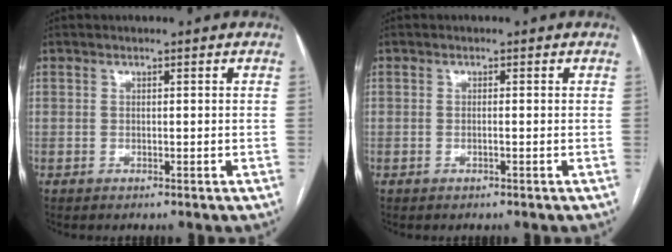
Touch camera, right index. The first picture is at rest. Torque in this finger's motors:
{"motor_torque": [-0.25, 0.14, -0.04, -0.01]}